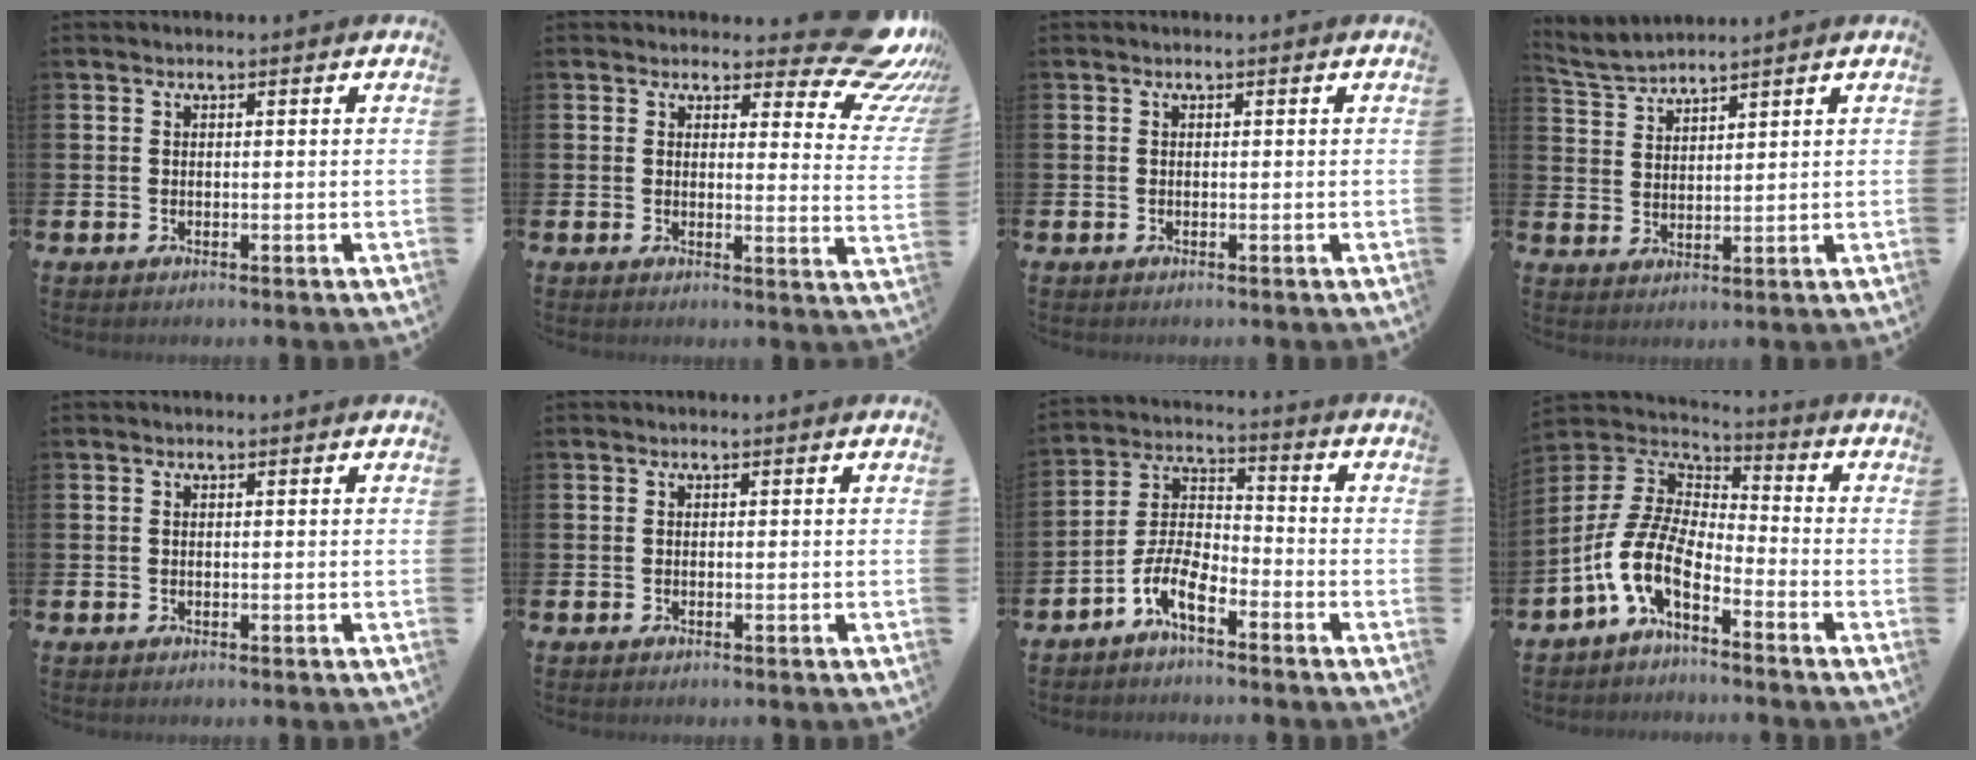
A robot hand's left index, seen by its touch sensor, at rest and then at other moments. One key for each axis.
{"total": 8.2, "fx": 6.5, "fy": 3.2, "fz": 4.0, "tx": -0.044, "ty": -0.053, "tz": 0.107}
{"total": 0.0}
{"total": 3.5, "fx": 3.5, "fy": -0.1, "fz": -0.1, "tx": -0.018, "ty": -0.016, "tz": 0.064}
{"total": 0.0}
{"total": 0.0}
{"total": 6.1, "fx": -4.3, "fy": 2.0, "fz": 3.8, "tx": -0.099, "ty": -0.011, "tz": -0.089}
{"total": 8.8, "fx": -4.8, "fy": 3.7, "fz": 6.3, "tx": -0.161, "ty": -0.012, "tz": -0.102}